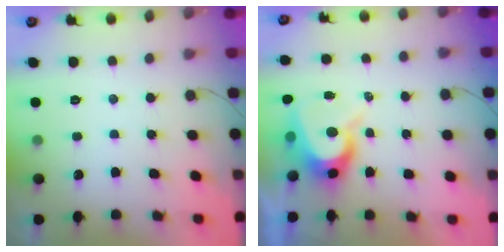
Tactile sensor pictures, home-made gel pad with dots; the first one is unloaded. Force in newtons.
{"total": 8.5, "press": 8.5, "slide": 0.7}